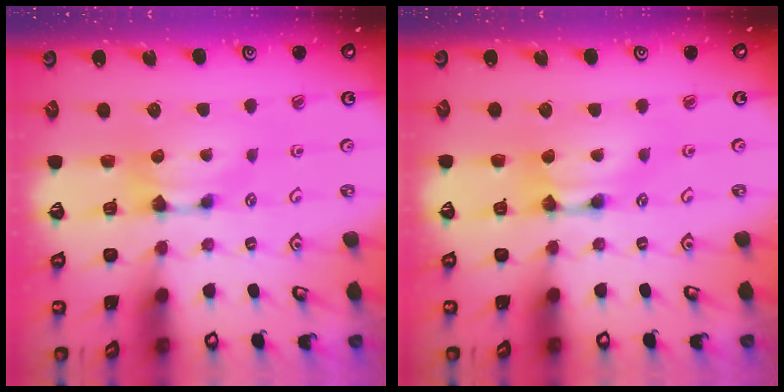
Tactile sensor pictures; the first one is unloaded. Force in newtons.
{"total": 2.0, "press": 2.0, "slide": 0.1}